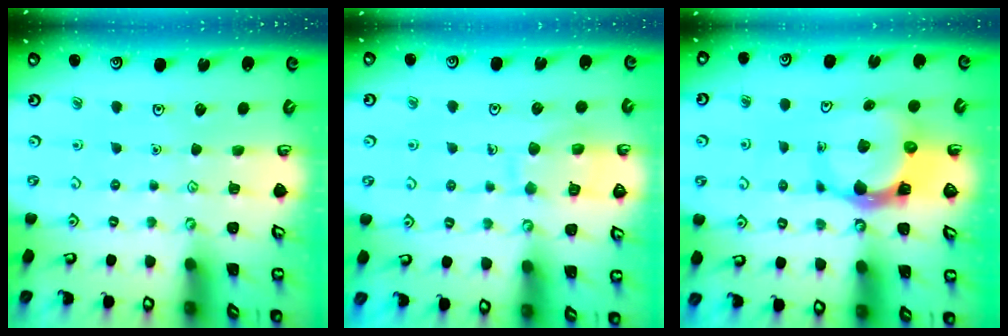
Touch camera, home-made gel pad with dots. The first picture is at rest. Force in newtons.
{"total": 10.7, "press": 10.6, "slide": 0.9}
{"total": 7.4, "press": 7.3, "slide": 1.1}